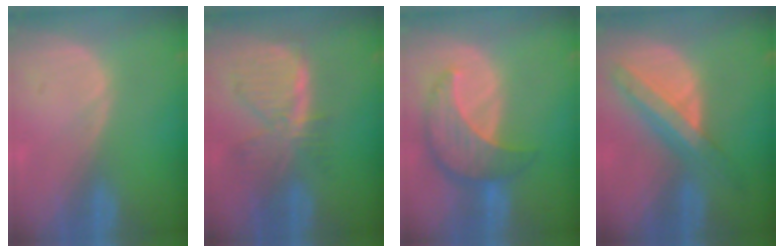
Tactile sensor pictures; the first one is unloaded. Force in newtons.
{"total": 8.0, "press": 7.1, "slide": 3.7}
{"total": 8.4, "press": 7.6, "slide": 3.6}
{"total": 8.6, "press": 7.4, "slide": 4.5}